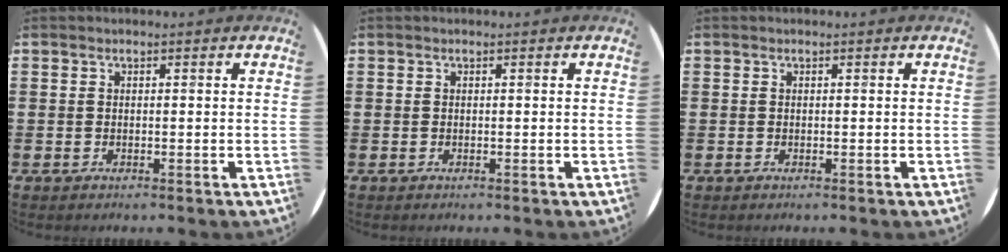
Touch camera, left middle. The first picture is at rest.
{"total": 0.0}
{"total": 0.0}